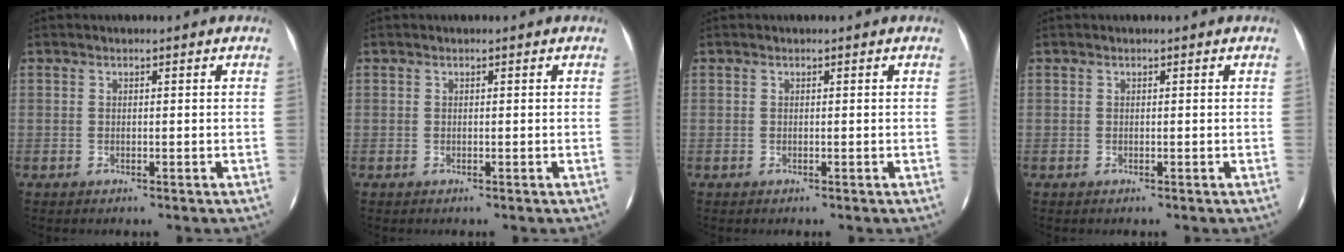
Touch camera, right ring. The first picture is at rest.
{"total": 0.0}
{"total": 0.0}
{"total": 0.0}